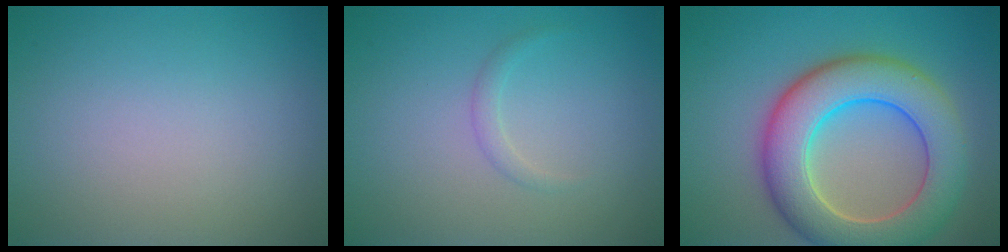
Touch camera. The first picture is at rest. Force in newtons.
{"total": 0.9, "press": 0.9, "slide": 0.0}
{"total": 9.3, "press": 9.3, "slide": 0.6}